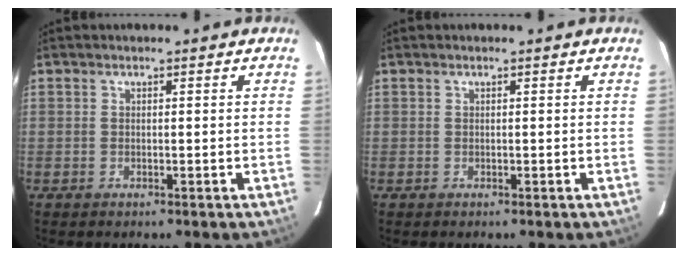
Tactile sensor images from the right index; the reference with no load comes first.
{"total": 0.0}